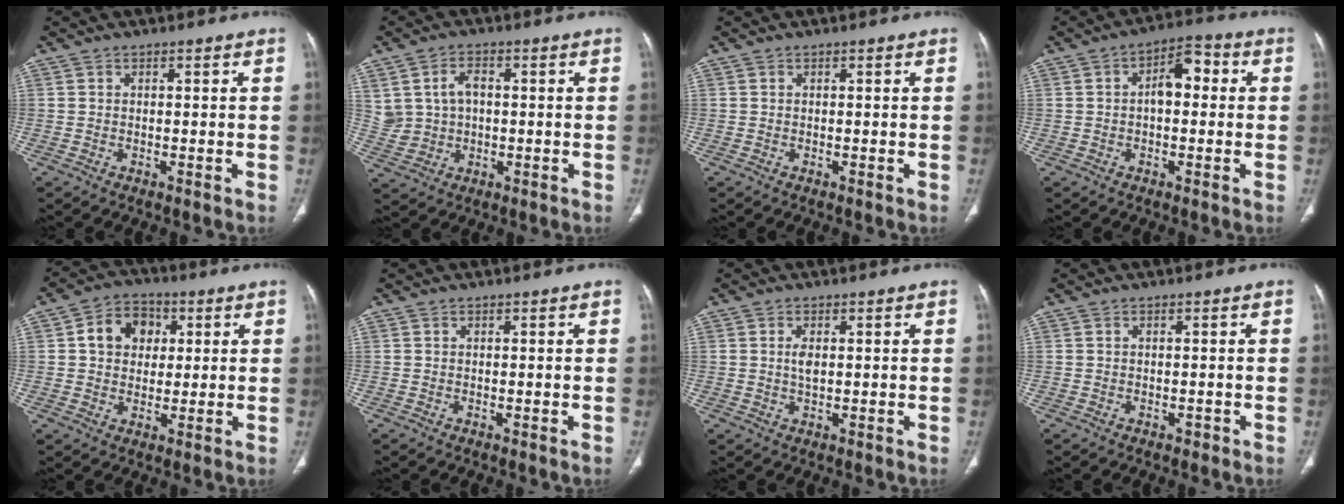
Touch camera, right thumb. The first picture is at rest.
{"total": 3.2, "force": [0.8, 2.3, 2.0], "torque": [-0.038, 0.004, 0.020]}
{"total": 0.0}
{"total": 6.9, "force": [0.6, 4.0, 5.6], "torque": [-0.066, 0.024, -0.002]}
{"total": 9.0, "force": [2.1, 7.3, 5.0], "torque": [-0.048, 0.006, 0.028]}
{"total": 0.0}
{"total": 2.1, "force": [0.4, 1.0, 1.8], "torque": [-0.034, -0.002, 0.009]}
{"total": 0.6, "force": [-0.3, 0.4, 0.3], "torque": [-0.003, 0.001, -0.005]}